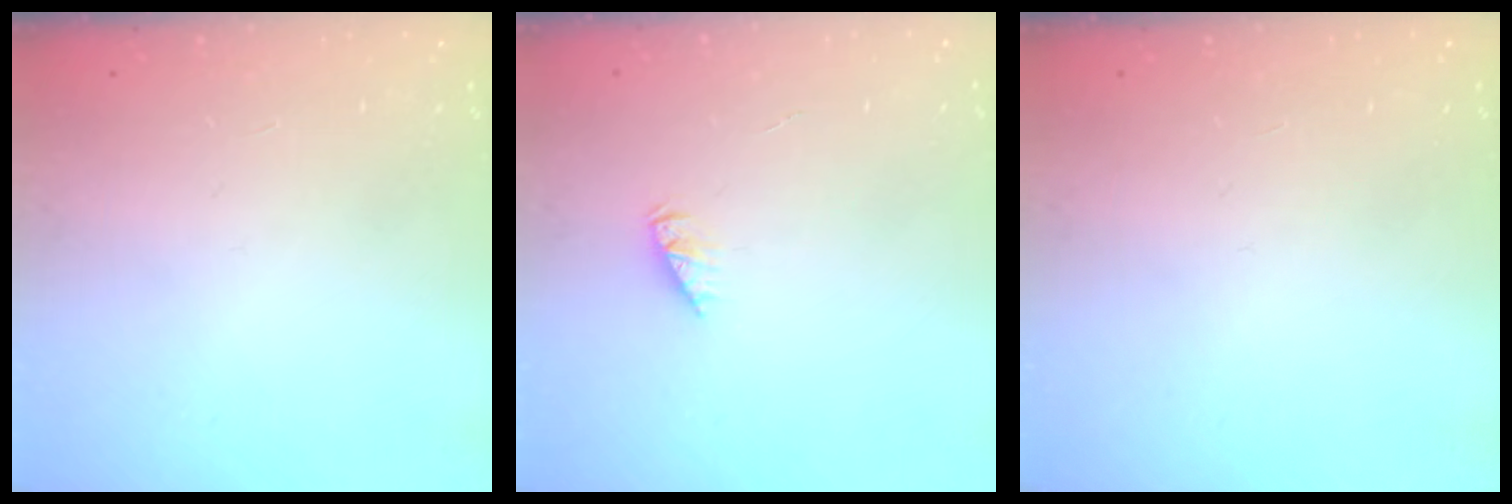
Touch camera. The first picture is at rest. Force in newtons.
{"total": 2.3, "press": 2.3, "slide": 0.3}
{"total": 0.0}